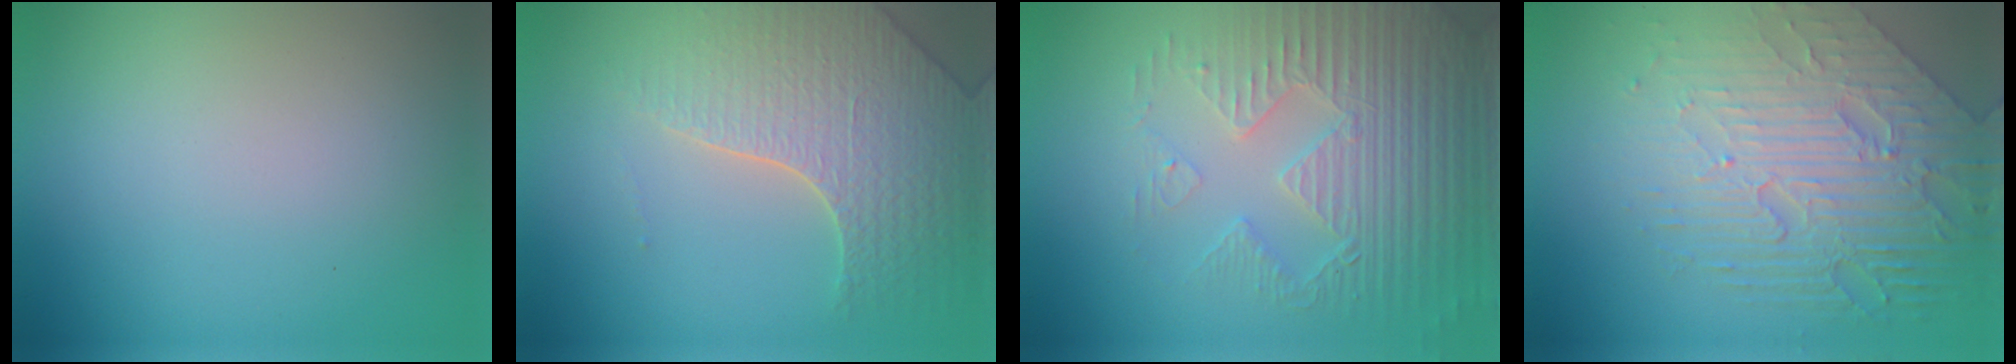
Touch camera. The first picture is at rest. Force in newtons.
{"total": 4.7, "press": 4.4, "slide": 1.5}
{"total": 5.0, "press": 4.7, "slide": 1.8}
{"total": 8.4, "press": 5.6, "slide": 6.2}